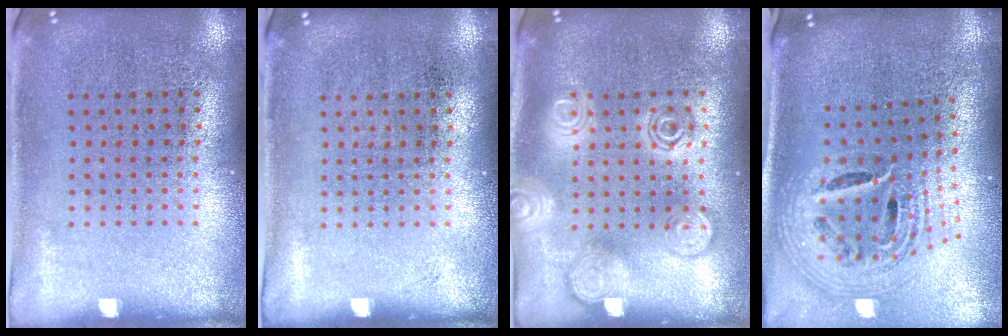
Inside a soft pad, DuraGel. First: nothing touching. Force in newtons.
{"total": 0.0}
{"total": 1.9, "press": 1.9, "slide": 0.2}
{"total": 2.5, "press": 1.7, "slide": 1.8}